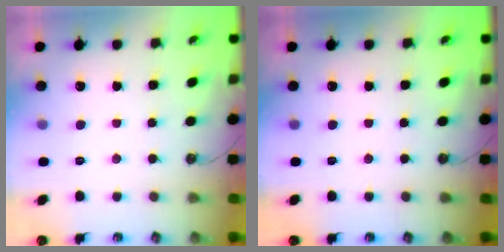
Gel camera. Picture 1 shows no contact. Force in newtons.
{"total": 0.0}